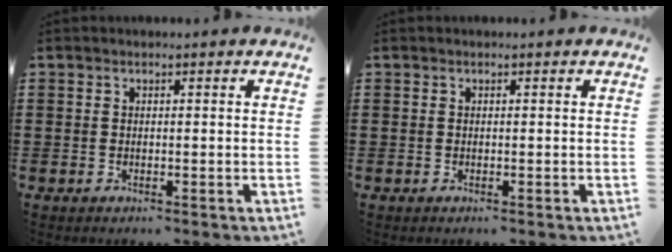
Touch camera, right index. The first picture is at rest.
{"total": 0.0}